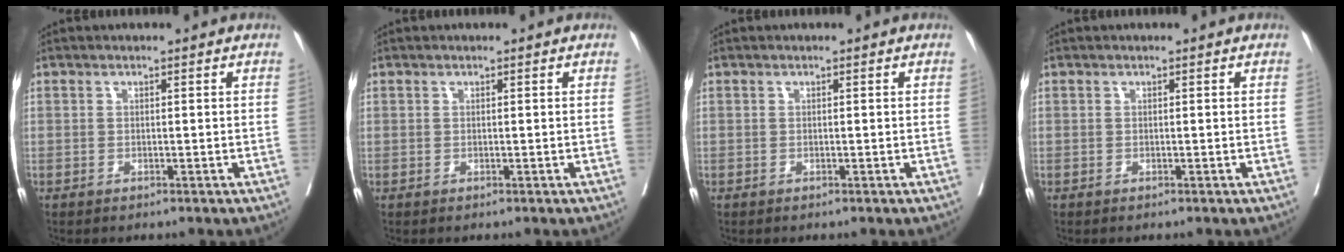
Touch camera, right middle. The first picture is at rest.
{"total": 0.0}
{"total": 0.0}
{"total": 0.0}